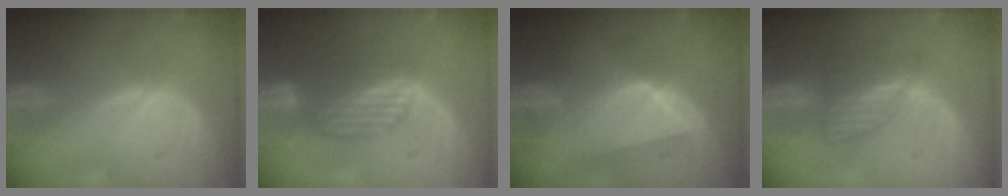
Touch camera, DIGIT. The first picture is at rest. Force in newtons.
{"total": 6.7, "press": 6.1, "slide": 2.8}
{"total": 8.8, "press": 7.9, "slide": 3.9}
{"total": 6.4, "press": 5.7, "slide": 3.0}